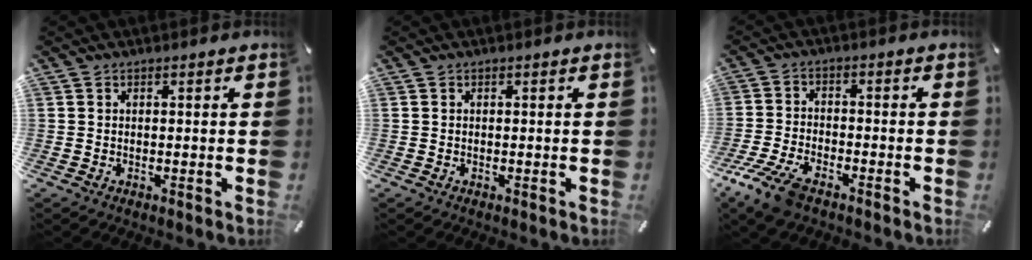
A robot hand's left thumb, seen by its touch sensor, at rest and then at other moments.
{"total": 0.0}
{"total": 8.6, "force": [-5.9, 3.6, 5.1], "torque": [-0.124, 0.012, -0.116]}